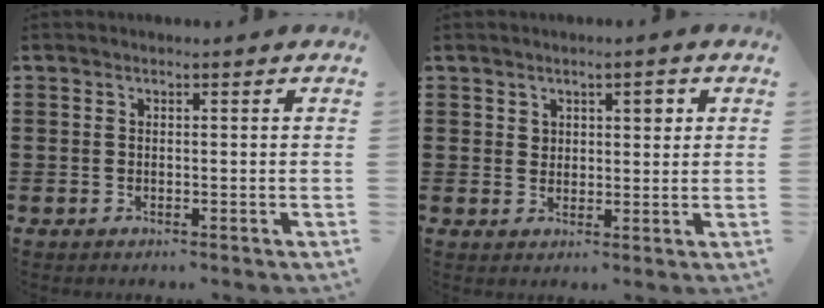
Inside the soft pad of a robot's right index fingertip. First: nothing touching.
{"total": 2.3, "force": [1.3, 1.5, 1.1], "torque": [-0.011, 0.001, 0.019]}